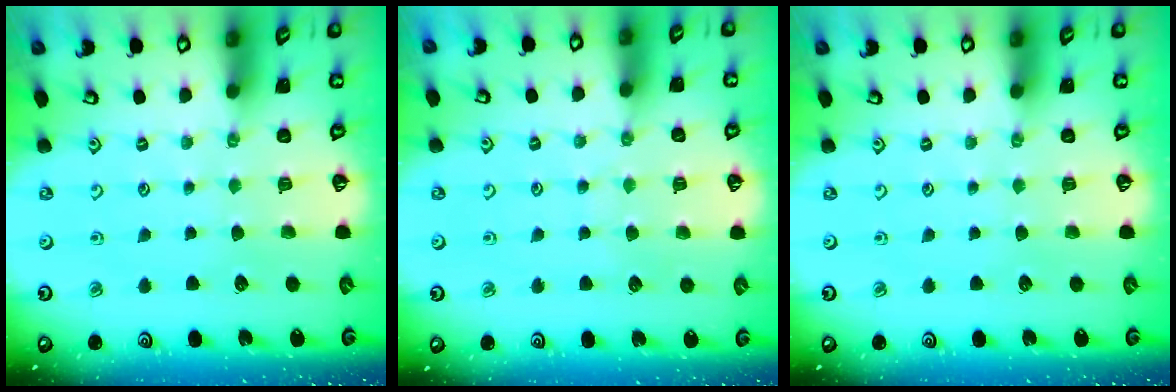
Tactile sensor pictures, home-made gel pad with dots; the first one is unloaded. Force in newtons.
{"total": 3.8, "press": 3.8, "slide": 0.3}
{"total": 0.0}